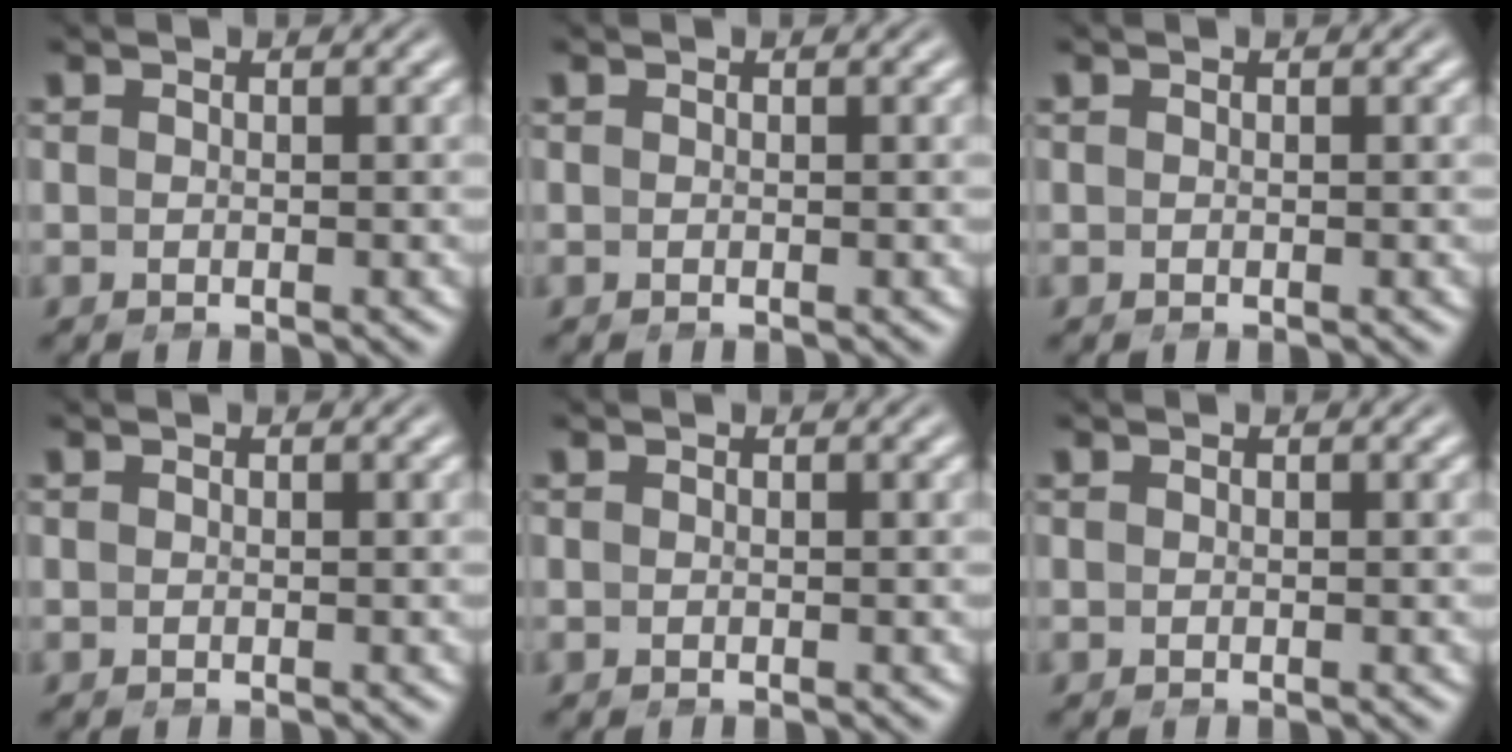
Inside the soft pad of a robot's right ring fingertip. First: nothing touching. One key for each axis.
{"total": 0.0}
{"total": 0.0}
{"total": 0.0}
{"total": 0.0}
{"total": 0.0}